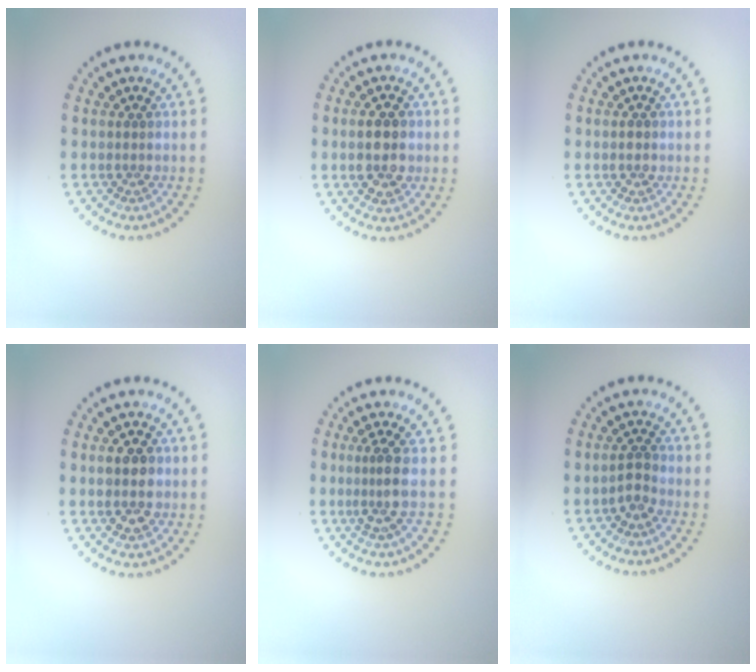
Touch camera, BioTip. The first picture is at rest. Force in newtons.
{"total": 4.3, "press": 4.3, "slide": 0.2}
{"total": 1.3, "press": 1.3, "slide": 0.1}
{"total": 3.1, "press": 3.1, "slide": 0.1}
{"total": 2.6, "press": 1.9, "slide": 1.7}
{"total": 1.9, "press": 1.8, "slide": 0.6}